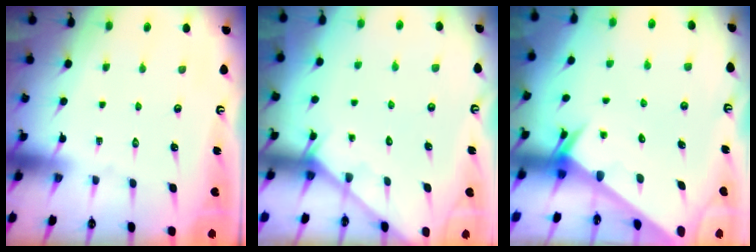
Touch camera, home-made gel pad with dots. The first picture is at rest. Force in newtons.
{"total": 3.5, "press": 3.5, "slide": 0.3}
{"total": 2.4, "press": 2.4, "slide": 0.0}